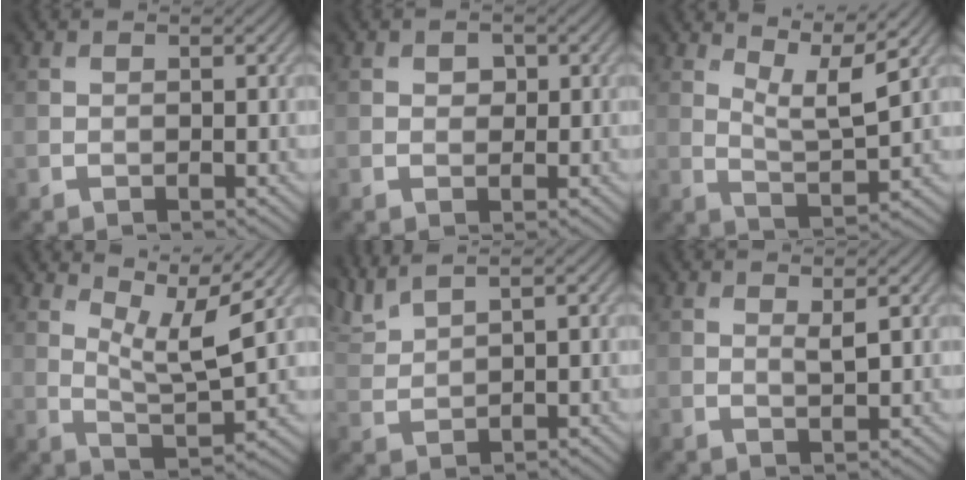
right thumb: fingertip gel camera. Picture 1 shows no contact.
{"total": 1.5, "force": [0.5, 1.2, 0.8], "torque": [-0.012, -0.001, 0.005]}
{"total": 6.7, "force": [4.8, 1.4, 4.5], "torque": [-0.091, -0.011, 0.090]}
{"total": 7.9, "force": [5.3, 1.7, 5.6], "torque": [-0.115, -0.004, 0.095]}
{"total": 4.1, "force": [3.3, 0.7, 2.2], "torque": [-0.062, 0.019, 0.077]}
{"total": 1.4, "force": [0.8, 0.3, 1.1], "torque": [-0.027, -0.004, 0.017]}